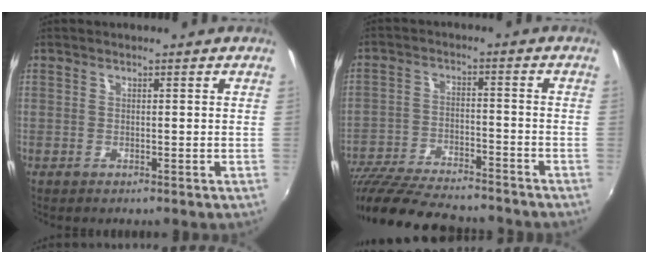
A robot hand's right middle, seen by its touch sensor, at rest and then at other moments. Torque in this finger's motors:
{"motor_torque": [1.07, -1.07, 0.43, 0.12]}